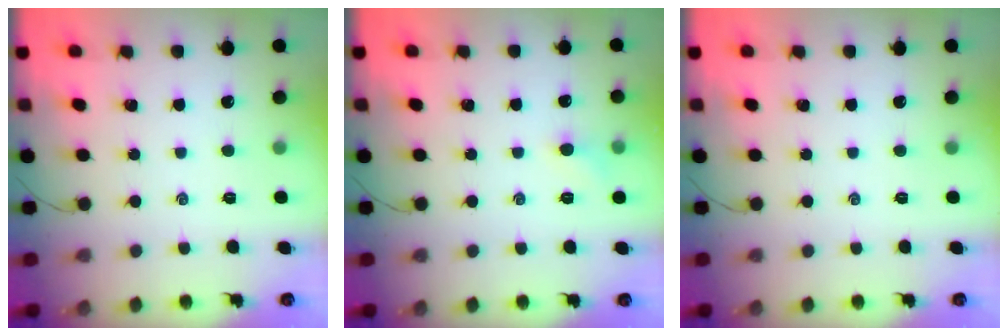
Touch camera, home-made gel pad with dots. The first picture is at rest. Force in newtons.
{"total": 5.0, "press": 4.7, "slide": 1.7}
{"total": 0.0}